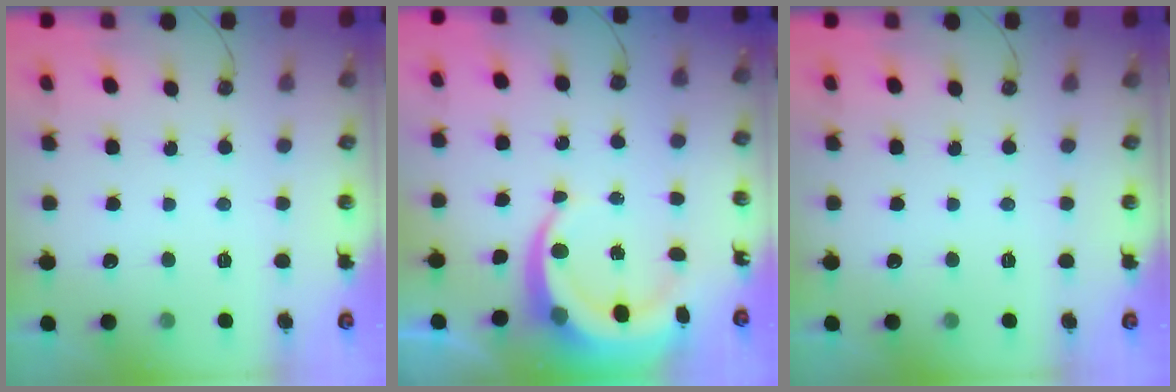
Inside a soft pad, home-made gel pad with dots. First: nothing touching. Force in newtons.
{"total": 9.2, "press": 9.0, "slide": 1.8}
{"total": 0.0}